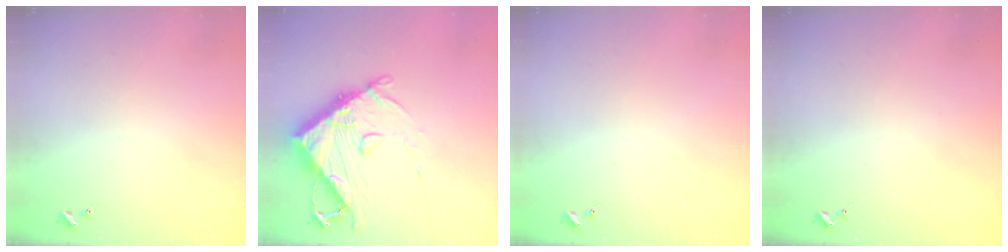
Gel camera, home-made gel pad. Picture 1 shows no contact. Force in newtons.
{"total": 14.2, "press": 14.1, "slide": 1.7}
{"total": 0.0}
{"total": 0.0}